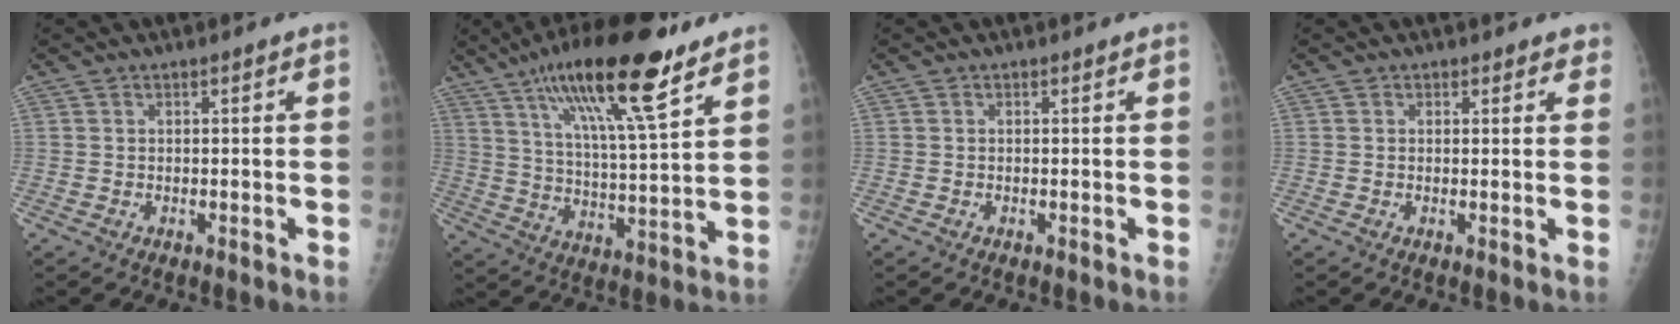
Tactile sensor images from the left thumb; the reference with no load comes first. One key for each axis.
{"total": 20.2, "fx": 12.4, "fy": 4.4, "fz": 15.3, "tx": -0.248, "ty": -0.041, "tz": 0.212}
{"total": 0.0}
{"total": 1.7, "fx": 1.2, "fy": 1.2, "fz": 0.2, "tx": 0.023, "ty": -0.004, "tz": 0.007}